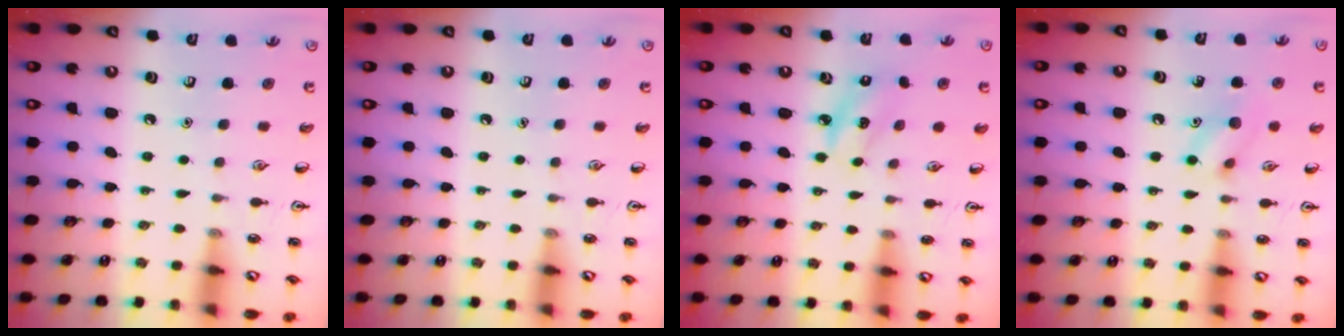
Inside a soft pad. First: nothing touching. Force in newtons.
{"total": 0.0}
{"total": 3.6, "press": 3.6, "slide": 0.4}
{"total": 8.1, "press": 8.1, "slide": 0.5}